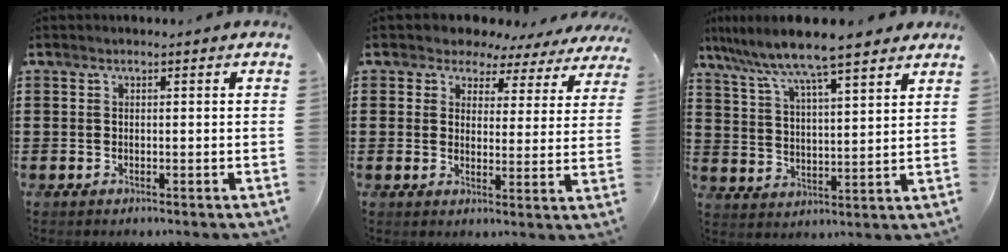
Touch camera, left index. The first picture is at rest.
{"total": 3.9, "force": [3.4, 1.9, 0.4], "torque": [-0.033, -0.017, 0.056]}
{"total": 7.9, "force": [7.0, 0.0, 3.7], "torque": [-0.100, -0.035, 0.116]}